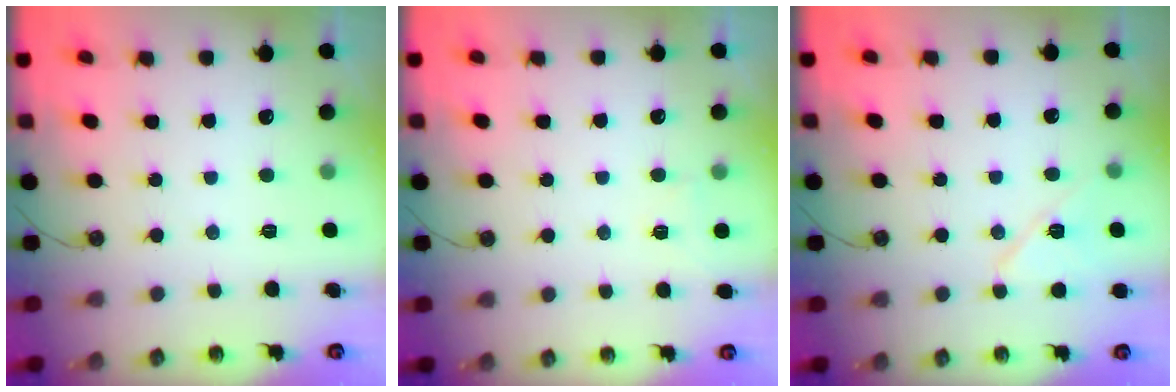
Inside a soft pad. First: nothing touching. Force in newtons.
{"total": 3.2, "press": 3.2, "slide": 0.7}
{"total": 9.0, "press": 9.0, "slide": 0.6}